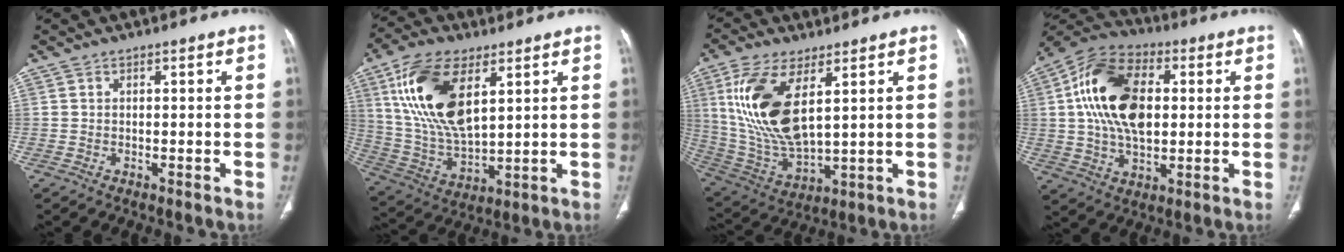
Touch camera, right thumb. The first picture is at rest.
{"total": 18.6, "force": [7.1, 8.9, 14.7], "torque": [-0.280, -0.022, 0.142]}
{"total": 17.5, "force": [5.5, 7.7, 14.7], "torque": [-0.304, -0.025, 0.121]}
{"total": 18.5, "force": [2.8, 11.1, 14.5], "torque": [-0.253, 0.014, 0.046]}